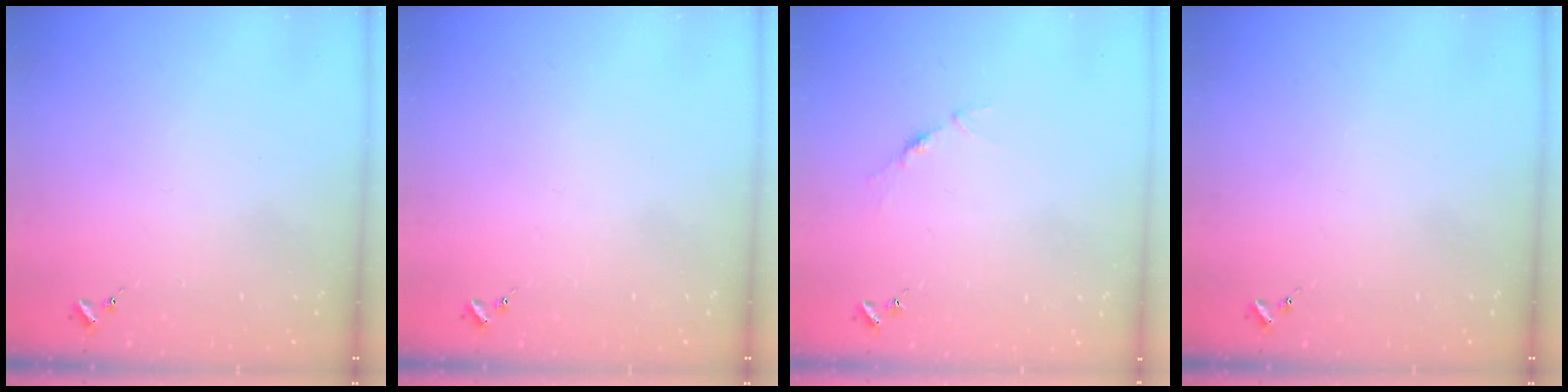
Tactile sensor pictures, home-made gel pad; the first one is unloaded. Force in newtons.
{"total": 0.0}
{"total": 3.5, "press": 3.5, "slide": 0.4}
{"total": 0.0}